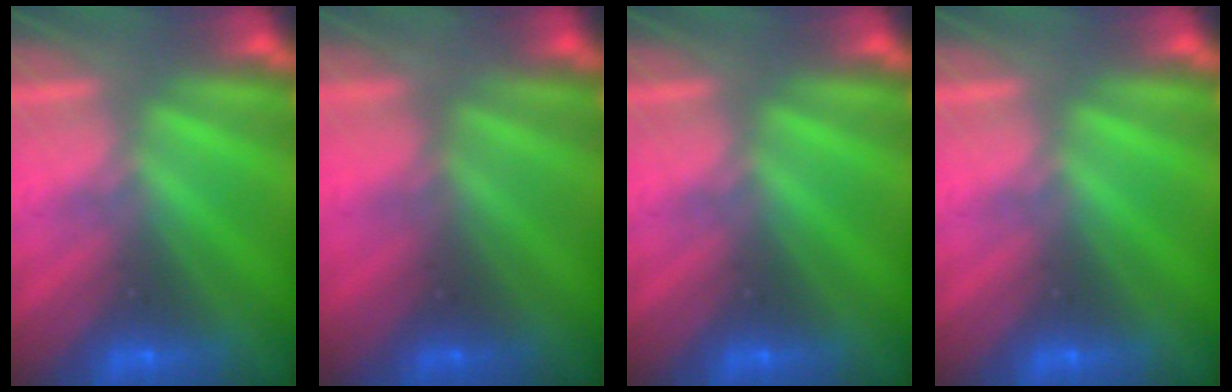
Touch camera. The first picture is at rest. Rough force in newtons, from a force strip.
{"total": 4.7}
{"total": 0.0}
{"total": 0.0}